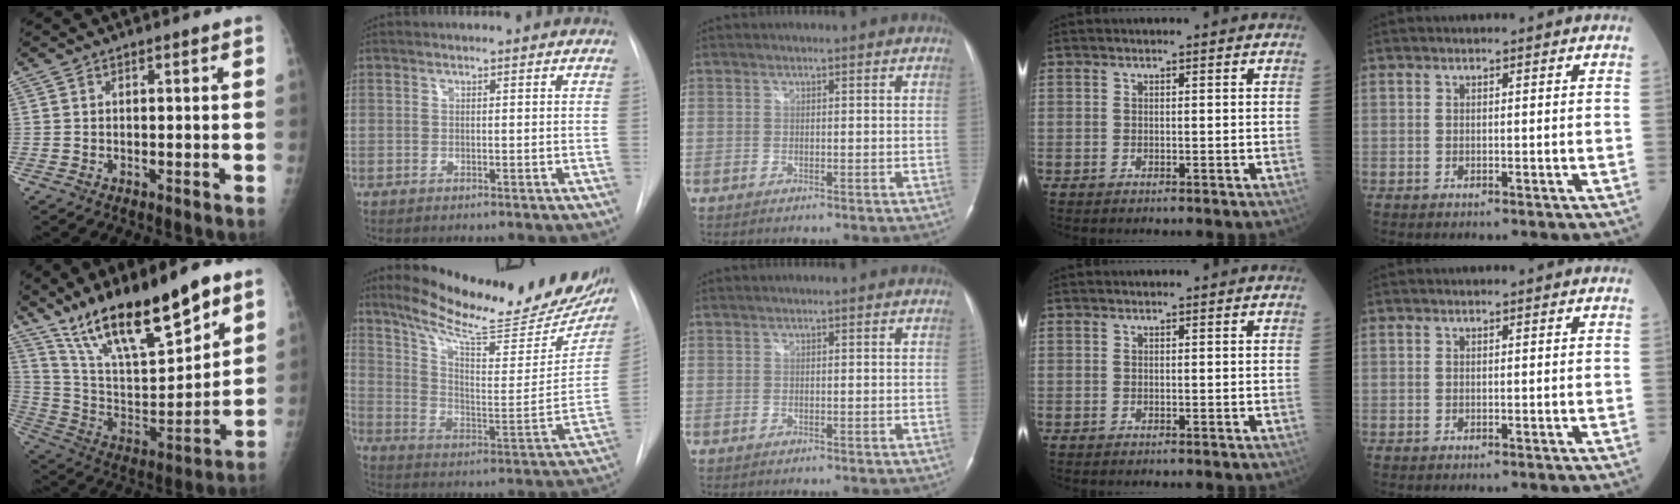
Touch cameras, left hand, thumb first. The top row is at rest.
{"thumb": {"total": 22.8, "force": [15.6, 6.6, 15.3], "torque": [-0.235, -0.061, 0.284]}, "index": {"total": 26.0, "force": [21.7, 5.0, 13.6], "torque": [-0.205, -0.065, 0.296]}}